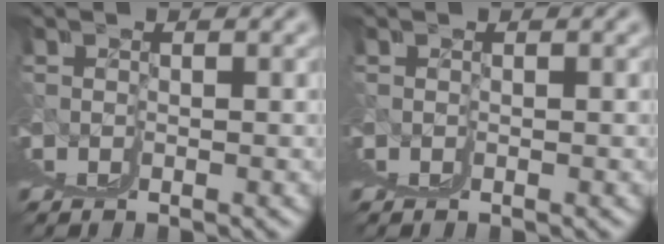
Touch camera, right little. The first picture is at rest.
{"total": 0.0}